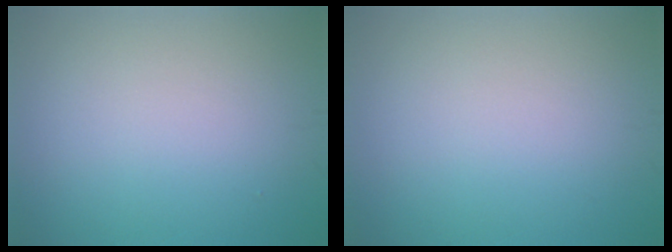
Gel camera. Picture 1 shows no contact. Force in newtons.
{"total": 0.0}